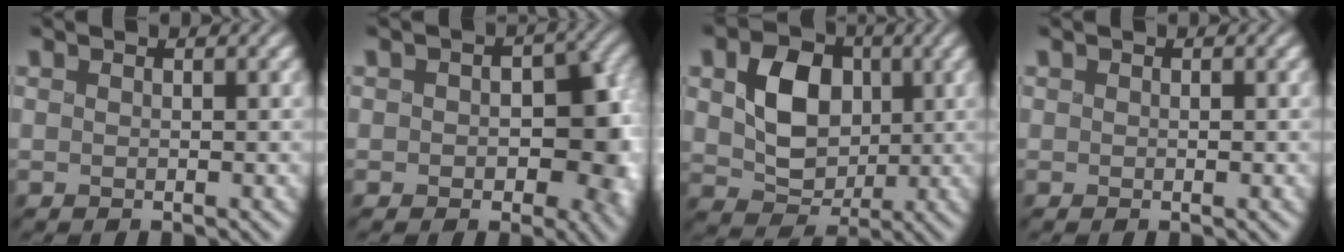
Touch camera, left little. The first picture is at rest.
{"total": 7.8, "force": [-1.4, 4.9, 5.9], "torque": [-0.097, -0.013, 0.000]}
{"total": 4.5, "force": [-0.2, 3.7, 2.6], "torque": [-0.071, -0.005, 0.015]}
{"total": 1.1, "force": [-0.7, -0.6, -0.6], "torque": [-0.003, -0.006, 0.011]}